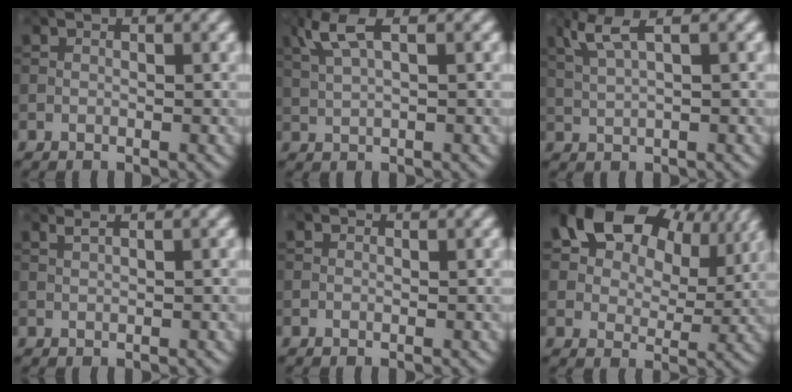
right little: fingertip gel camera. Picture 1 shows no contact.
{"total": 3.5, "force": [1.7, 1.0, 2.9], "torque": [-0.069, 0.008, 0.035]}
{"total": 3.2, "force": [1.6, 0.6, 2.6], "torque": [-0.054, 0.006, 0.038]}
{"total": 1.2, "force": [0.9, 0.4, 0.8], "torque": [-0.010, 0.001, 0.007]}
{"total": 0.0}
{"total": 14.2, "force": [7.8, 8.5, 8.2], "torque": [-0.151, 0.033, 0.118]}